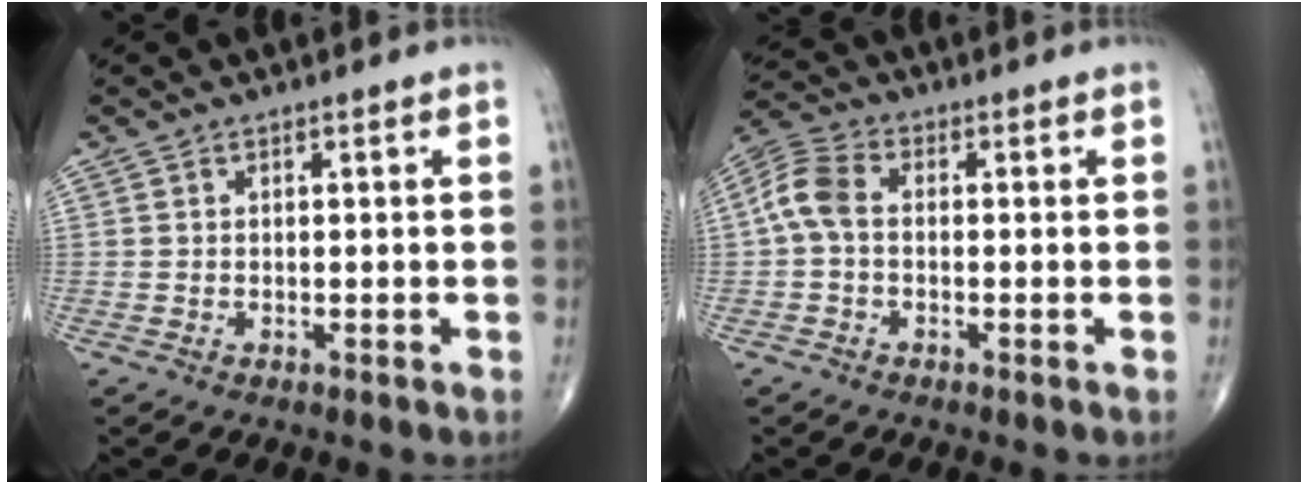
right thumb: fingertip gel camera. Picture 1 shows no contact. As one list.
[{"total": 6.2, "force": [-0.2, 3.9, 4.8], "torque": [-0.101, 0.019, -0.016]}]